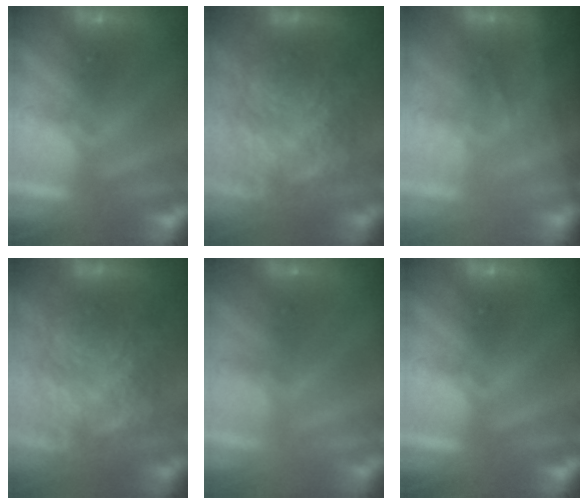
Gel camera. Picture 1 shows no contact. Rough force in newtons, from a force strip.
{"total": 7.6}
{"total": 2.6}
{"total": 7.6}
{"total": 2.1}
{"total": 0.0}